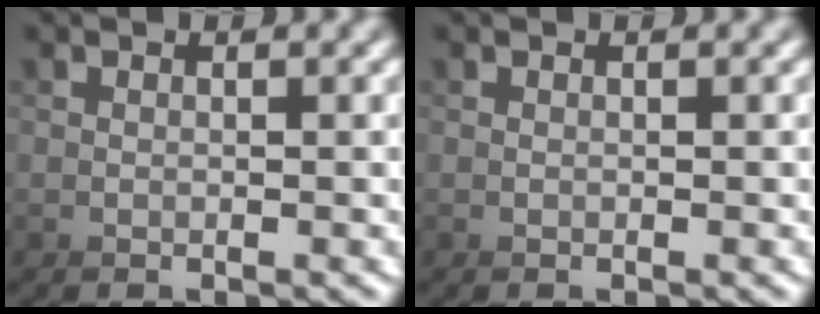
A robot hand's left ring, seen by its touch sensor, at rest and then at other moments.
{"total": 0.0}